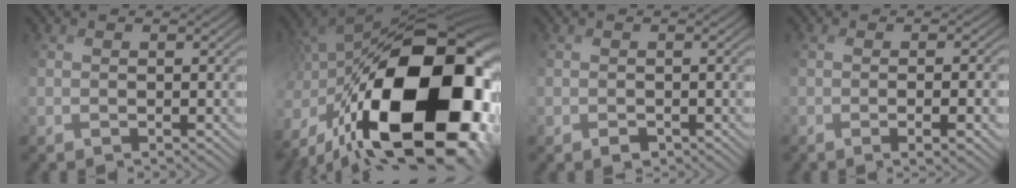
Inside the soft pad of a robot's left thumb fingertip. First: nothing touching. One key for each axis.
{"total": 21.7, "fx": -6.3, "fy": 9.6, "fz": 18.4, "tx": -0.333, "ty": -0.014, "tz": -0.086}
{"total": 1.3, "fx": -0.8, "fy": 0.8, "fz": 0.5, "tx": -0.009, "ty": -0.002, "tz": -0.017}
{"total": 3.0, "fx": -0.8, "fy": -0.3, "fz": 2.9, "tx": -0.050, "ty": 0.006, "tz": -0.010}